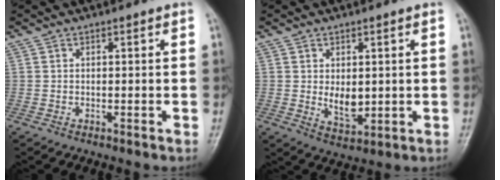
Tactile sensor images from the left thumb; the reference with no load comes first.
{"total": 5.2, "force": [0.5, 3.1, 4.1], "torque": [-0.052, -0.015, 0.019]}